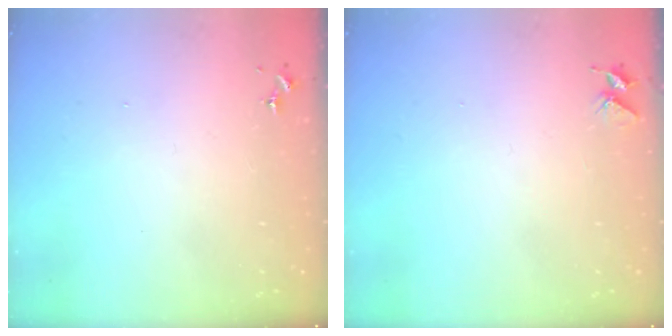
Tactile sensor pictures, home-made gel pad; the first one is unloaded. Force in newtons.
{"total": 3.7, "press": 3.7, "slide": 0.3}